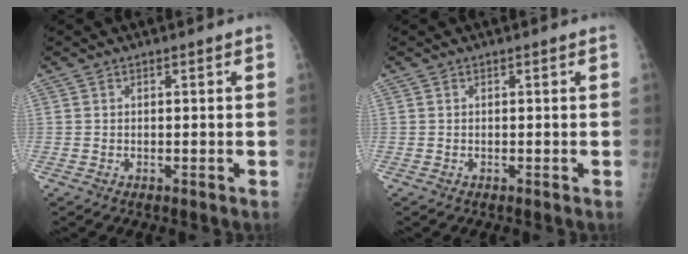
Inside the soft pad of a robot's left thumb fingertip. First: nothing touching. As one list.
[{"total": 0.0}]